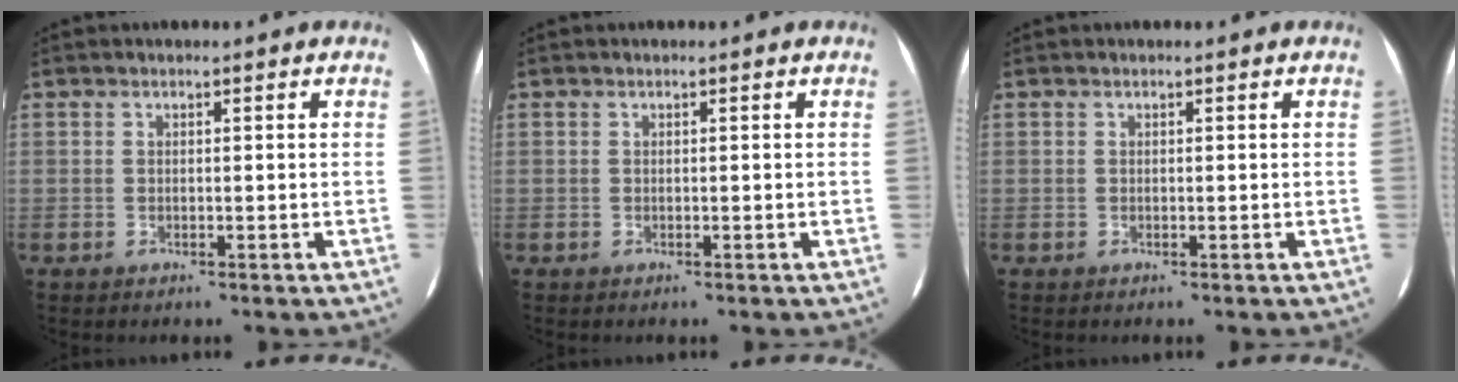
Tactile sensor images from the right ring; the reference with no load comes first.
{"total": 0.0}
{"total": 0.0}